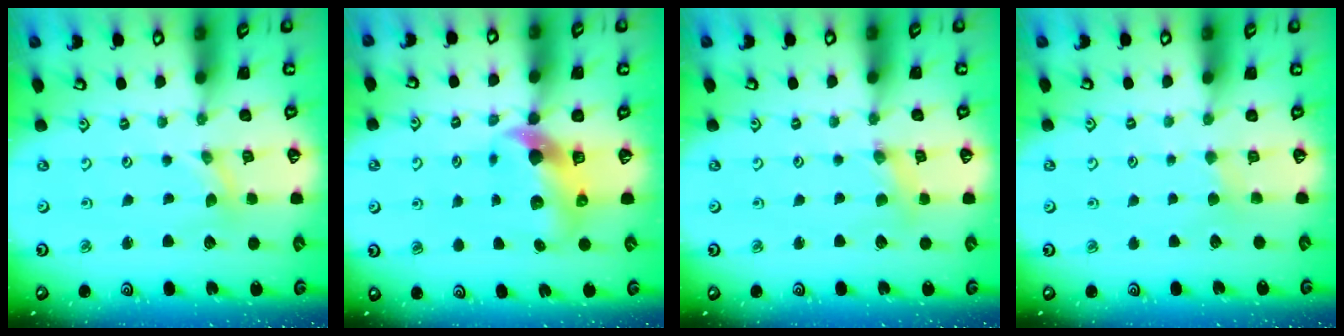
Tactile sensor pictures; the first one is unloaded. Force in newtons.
{"total": 7.9, "press": 7.8, "slide": 1.0}
{"total": 1.6, "press": 1.6, "slide": 0.2}
{"total": 2.0, "press": 2.0, "slide": 0.3}